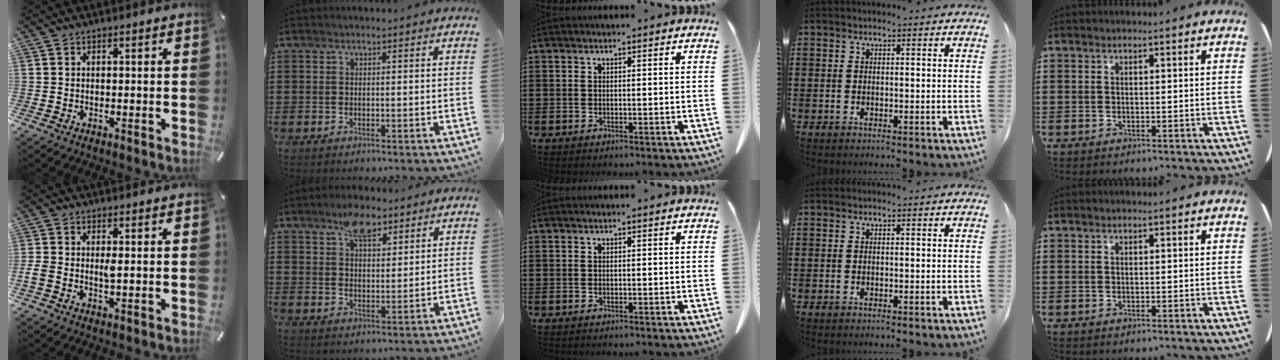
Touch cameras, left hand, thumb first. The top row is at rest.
{"thumb": {"total": 2.7, "force": [-0.1, 1.4, 2.3], "torque": [-0.045, 0.001, -0.002]}, "index": {"total": 6.6, "force": [4.3, 3.1, 4.0], "torque": [-0.065, 0.002, 0.075]}}